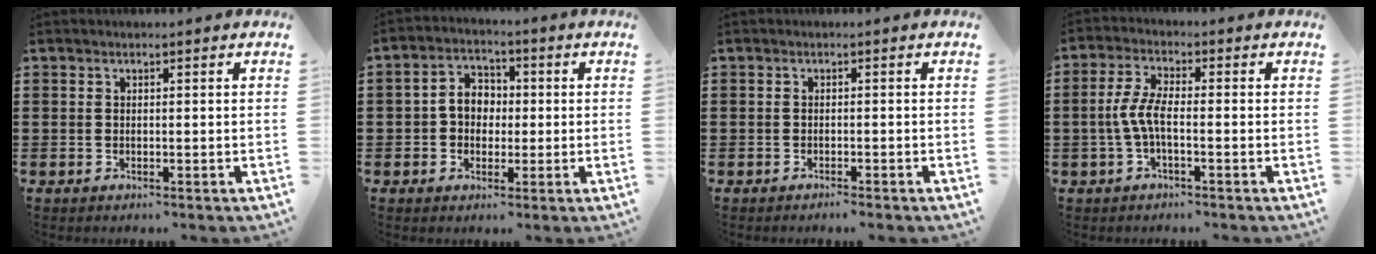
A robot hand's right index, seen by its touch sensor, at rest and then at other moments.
{"total": 4.7, "force": [-0.3, 3.8, 2.6], "torque": [-0.062, 0.012, -0.009]}
{"total": 0.8, "force": [-0.7, 0.0, 0.3], "torque": [-0.007, -0.003, -0.014]}
{"total": 4.7, "force": [-1.3, 1.4, 4.4], "torque": [-0.113, -0.008, -0.035]}